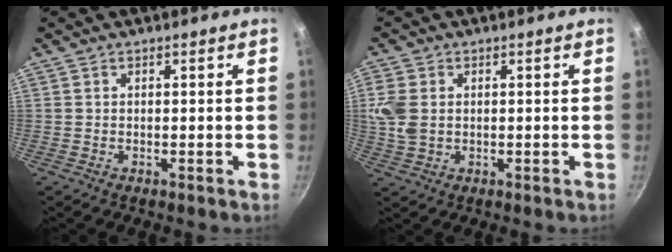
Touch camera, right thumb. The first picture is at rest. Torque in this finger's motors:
{"motor_torque": [0.31, 1.25, 0.94, 0.48, 0.11]}